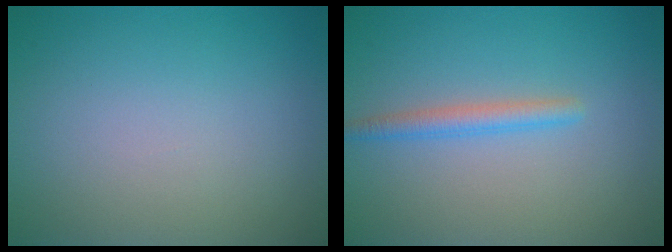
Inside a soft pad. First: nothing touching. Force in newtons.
{"total": 1.9, "press": 1.9, "slide": 0.0}